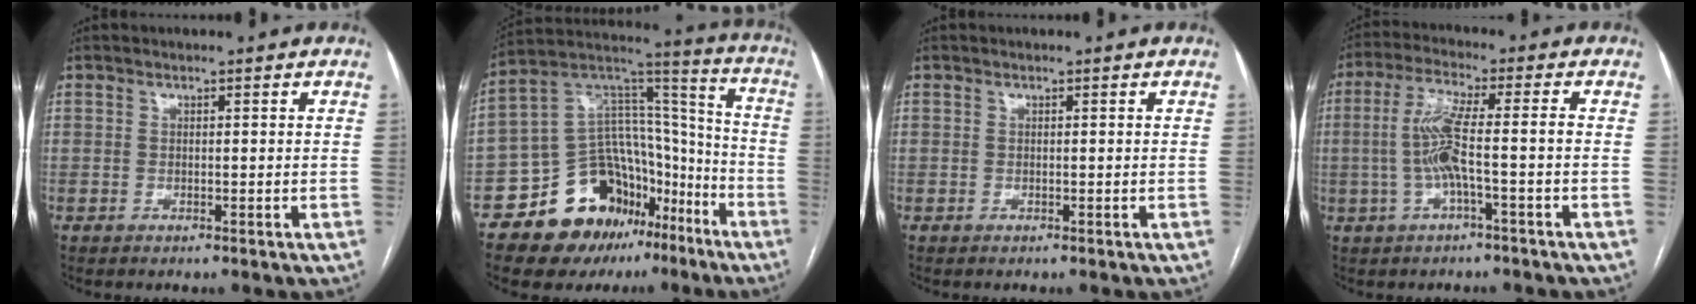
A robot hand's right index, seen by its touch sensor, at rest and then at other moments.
{"total": 18.6, "force": [-11.3, 11.5, 9.3], "torque": [-0.132, 0.081, -0.176]}
{"total": 0.0}
{"total": 7.2, "force": [-1.1, 0.6, 7.1], "torque": [-0.152, 0.018, -0.022]}